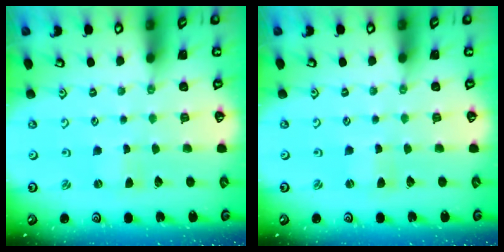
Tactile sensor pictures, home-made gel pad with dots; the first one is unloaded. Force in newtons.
{"total": 0.0}